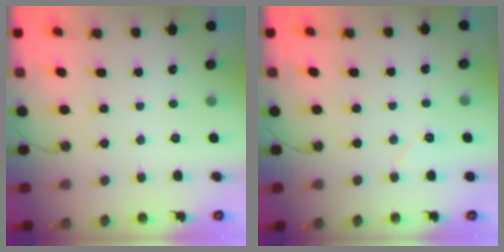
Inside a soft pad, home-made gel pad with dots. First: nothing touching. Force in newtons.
{"total": 5.8, "press": 5.2, "slide": 2.6}